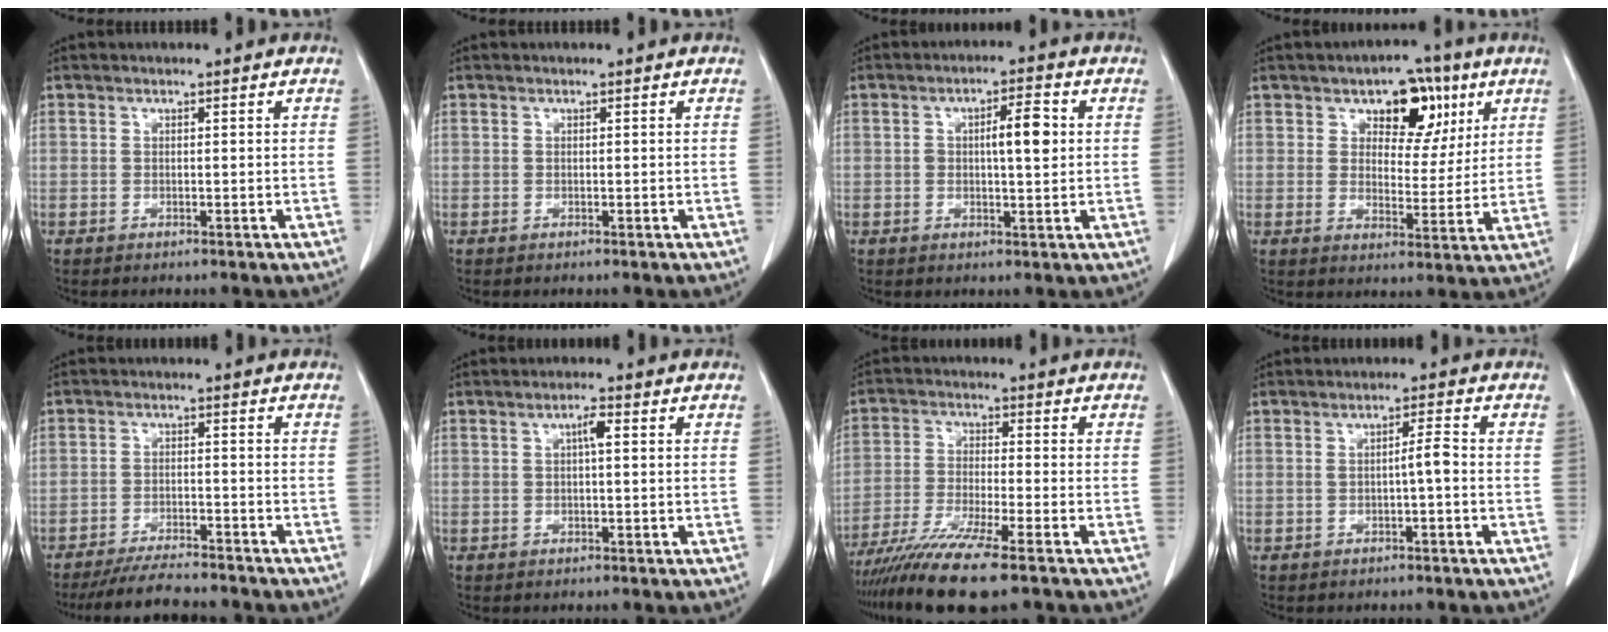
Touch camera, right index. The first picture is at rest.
{"total": 0.0}
{"total": 5.5, "force": [0.8, 1.3, 5.3], "torque": [-0.085, 0.009, 0.012]}
{"total": 9.0, "force": [4.4, 5.4, 5.7], "torque": [-0.068, 0.016, 0.066]}
{"total": 8.7, "force": [-8.0, 1.3, 2.9], "torque": [-0.043, -0.009, -0.128]}
{"total": 2.1, "force": [0.5, 0.3, 2.0], "torque": [-0.036, 0.005, 0.007]}
{"total": 11.5, "force": [-8.7, -0.2, 7.5], "torque": [-0.132, -0.032, -0.148]}
{"total": 2.4, "force": [-0.4, 0.0, 2.4], "torque": [-0.037, 0.003, -0.007]}